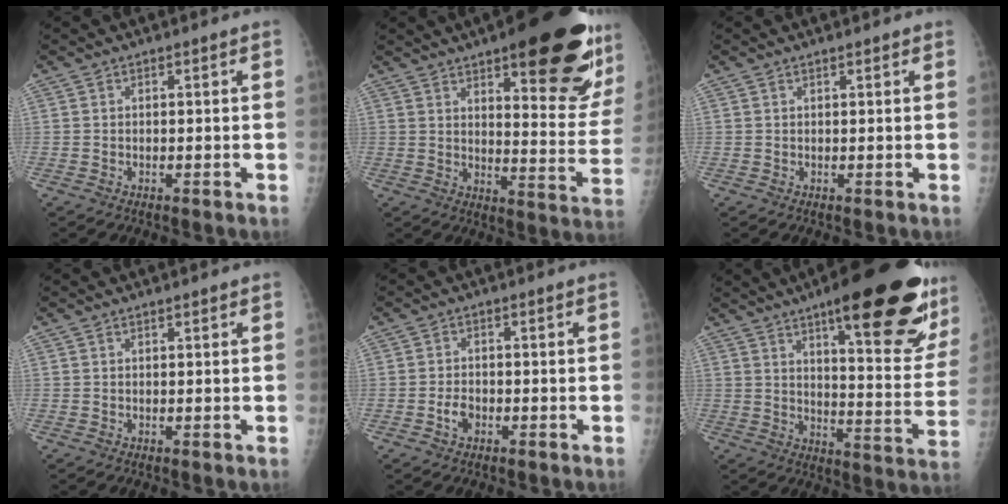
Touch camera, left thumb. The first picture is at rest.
{"total": 25.3, "force": [14.3, 7.4, 19.5], "torque": [-0.214, -0.066, 0.190]}
{"total": 0.7, "force": [0.6, 0.2, 0.3], "torque": [-0.005, -0.003, 0.008]}
{"total": 0.5, "force": [0.4, 0.2, 0.2], "torque": [-0.005, -0.003, 0.007]}
{"total": 2.5, "force": [-1.0, 1.7, 1.5], "torque": [-0.023, 0.008, -0.019]}
{"total": 26.9, "force": [15.5, 6.8, 20.9], "torque": [-0.247, -0.063, 0.215]}